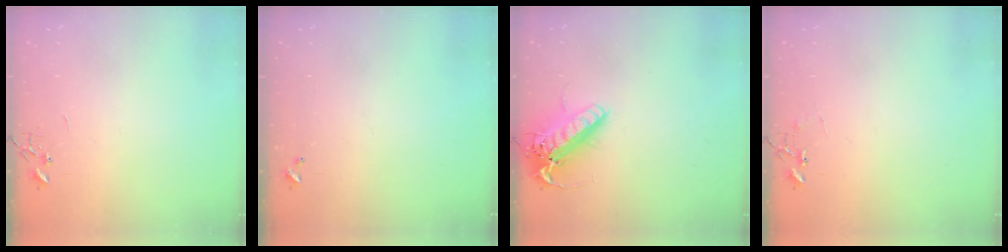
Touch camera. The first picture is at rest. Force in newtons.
{"total": 0.0}
{"total": 16.2, "press": 15.9, "slide": 3.2}
{"total": 5.5, "press": 5.4, "slide": 0.4}